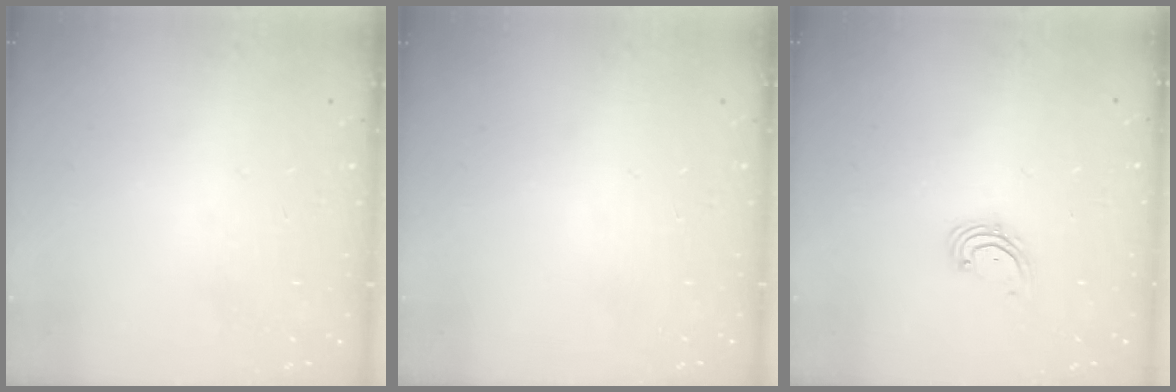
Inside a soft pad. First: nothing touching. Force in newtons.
{"total": 0.0}
{"total": 2.0, "press": 2.0, "slide": 0.4}